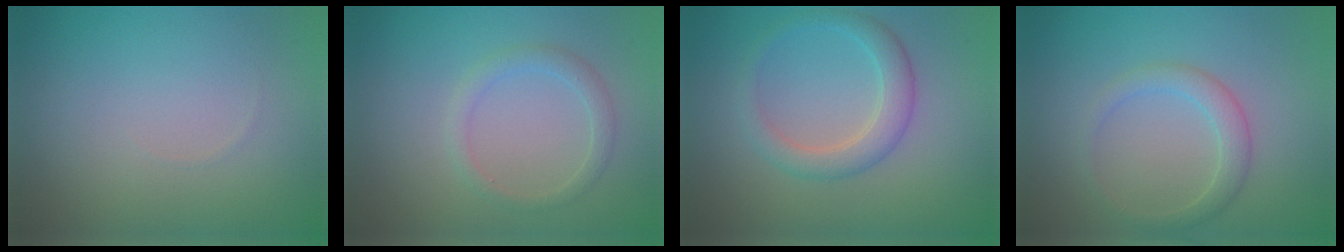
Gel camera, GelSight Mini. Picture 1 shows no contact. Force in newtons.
{"total": 1.7, "press": 1.7, "slide": 0.2}
{"total": 3.0, "press": 3.0, "slide": 0.2}
{"total": 2.2, "press": 2.2, "slide": 0.1}